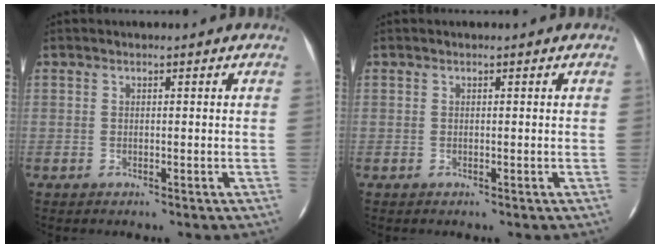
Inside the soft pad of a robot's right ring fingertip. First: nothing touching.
{"total": 0.0}